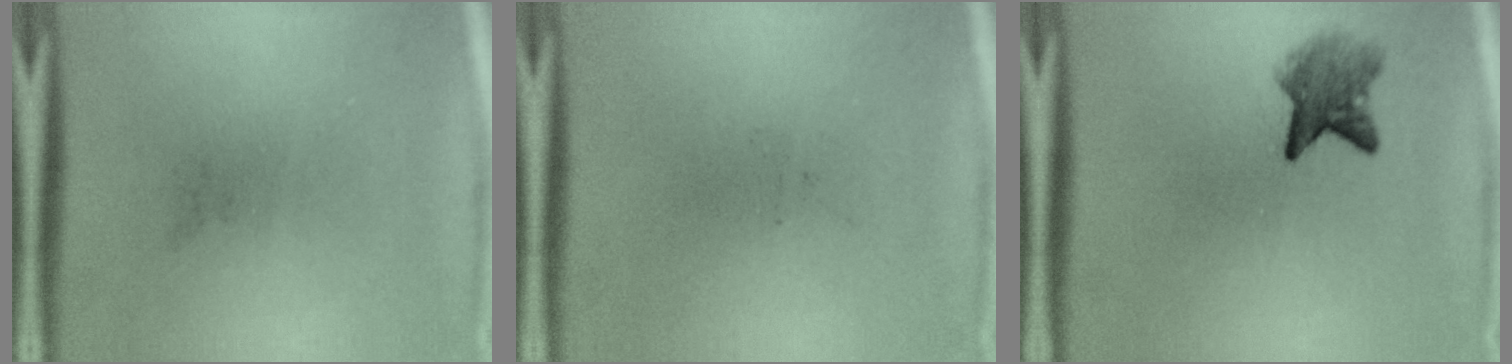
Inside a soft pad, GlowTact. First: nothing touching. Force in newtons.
{"total": 0.0}
{"total": 4.0}